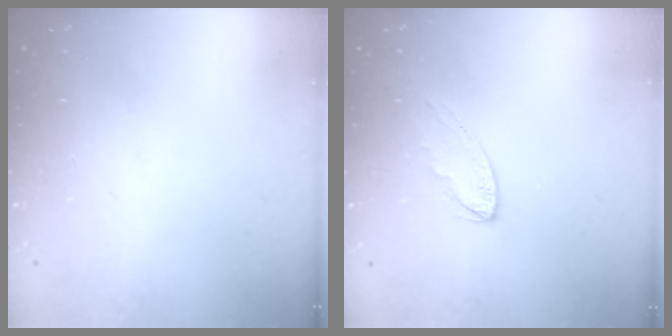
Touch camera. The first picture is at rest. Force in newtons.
{"total": 5.9, "press": 5.9, "slide": 0.4}